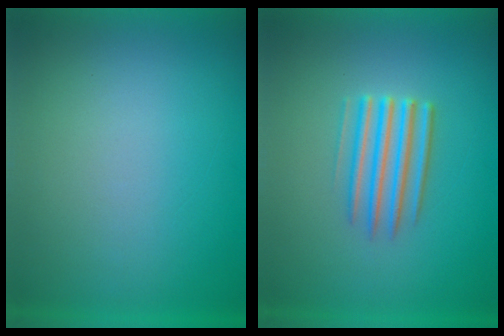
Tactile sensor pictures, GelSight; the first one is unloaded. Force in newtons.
{"total": 3.6}